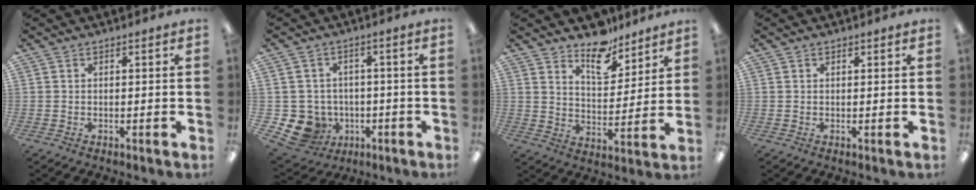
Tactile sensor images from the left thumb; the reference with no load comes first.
{"total": 7.9, "force": [-2.8, 7.1, 1.9], "torque": [-0.068, 0.008, -0.043]}
{"total": 11.4, "force": [9.1, 5.1, 4.6], "torque": [-0.056, -0.066, 0.162]}
{"total": 0.6, "force": [0.4, 0.4, 0.2], "torque": [0.003, -0.003, 0.005]}